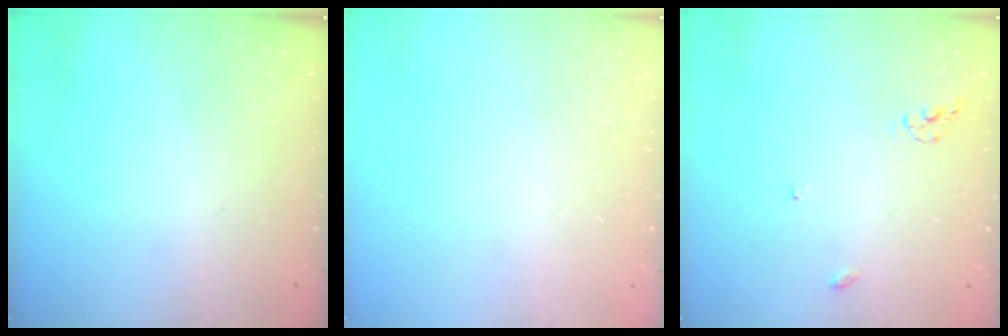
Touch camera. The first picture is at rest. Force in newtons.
{"total": 1.0, "press": 0.8, "slide": 0.6}
{"total": 5.6, "press": 5.6, "slide": 0.7}